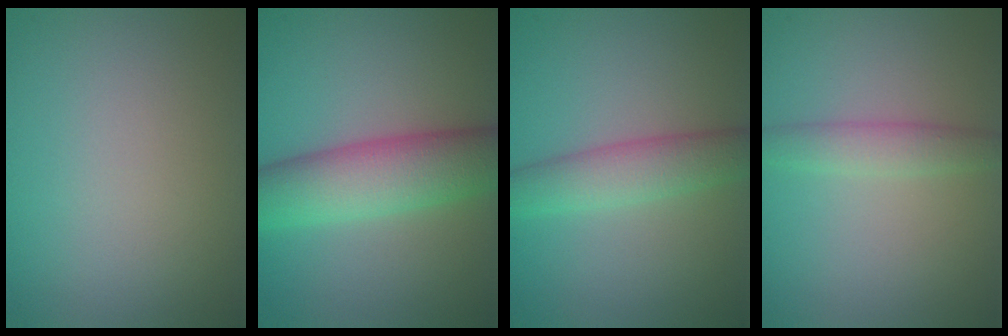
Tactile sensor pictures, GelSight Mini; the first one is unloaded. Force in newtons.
{"total": 6.8, "press": 6.8, "slide": 0.3}
{"total": 3.6, "press": 3.6, "slide": 0.2}
{"total": 2.2, "press": 2.2, "slide": 0.1}